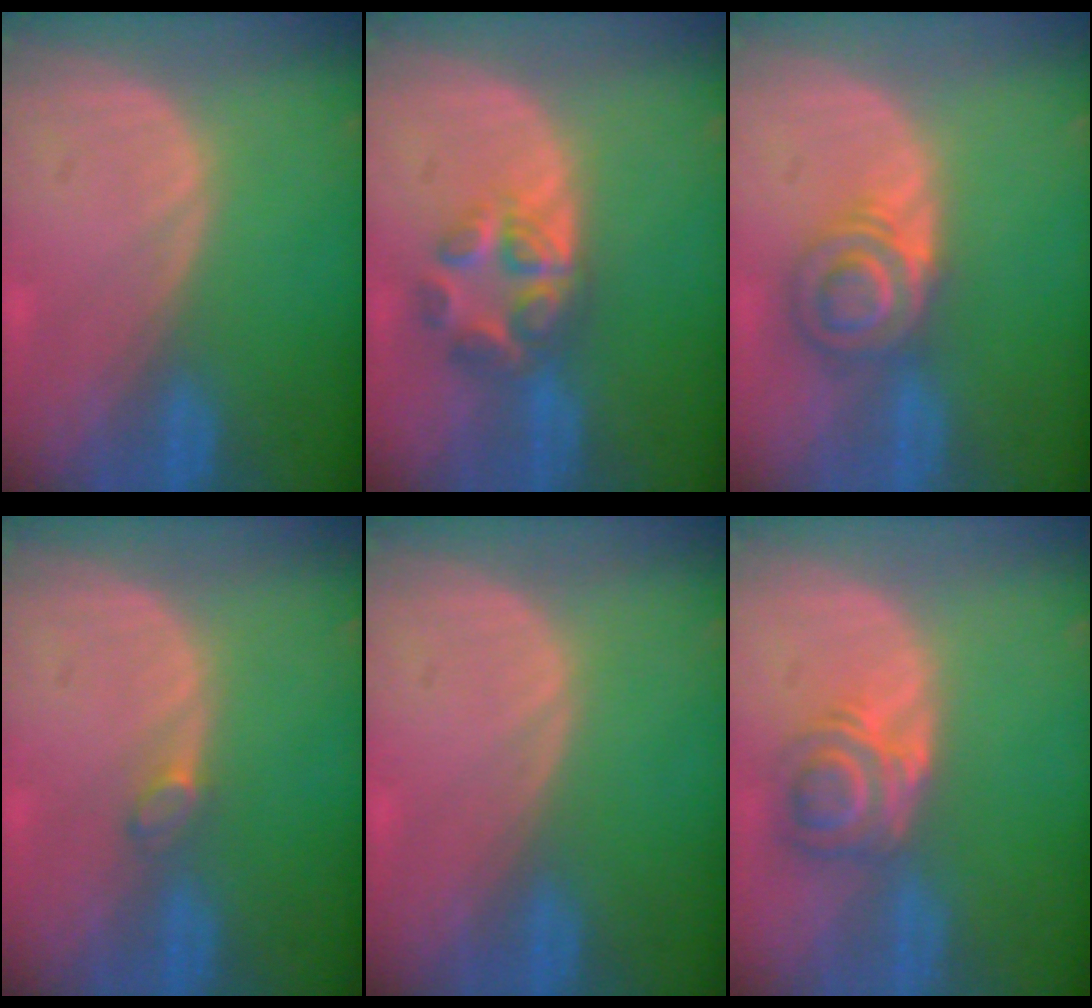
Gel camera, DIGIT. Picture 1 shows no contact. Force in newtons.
{"total": 6.4, "press": 5.5, "slide": 3.2}
{"total": 5.7, "press": 5.6, "slide": 1.1}
{"total": 1.4, "press": 1.4, "slide": 0.2}
{"total": 0.0}
{"total": 5.7, "press": 5.1, "slide": 2.5}